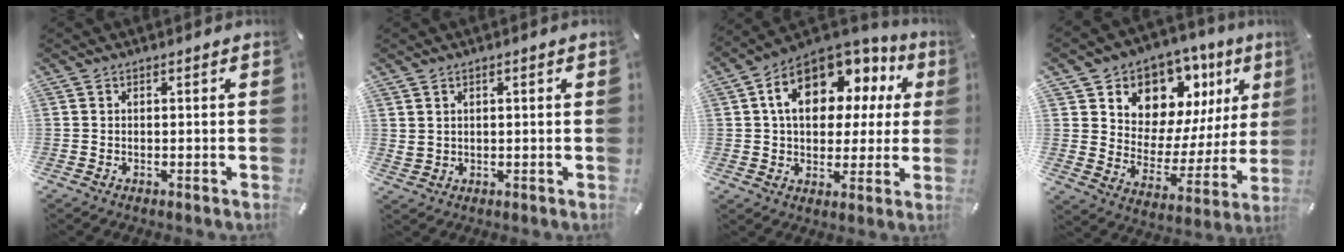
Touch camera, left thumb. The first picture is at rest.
{"total": 2.2, "force": [1.3, 1.7, 0.5], "torque": [-0.014, 0.003, 0.024]}
{"total": 16.3, "force": [5.6, 11.1, 10.4], "torque": [-0.167, -0.018, 0.104]}
{"total": 11.6, "force": [7.5, 8.3, 3.2], "torque": [-0.043, -0.084, 0.131]}